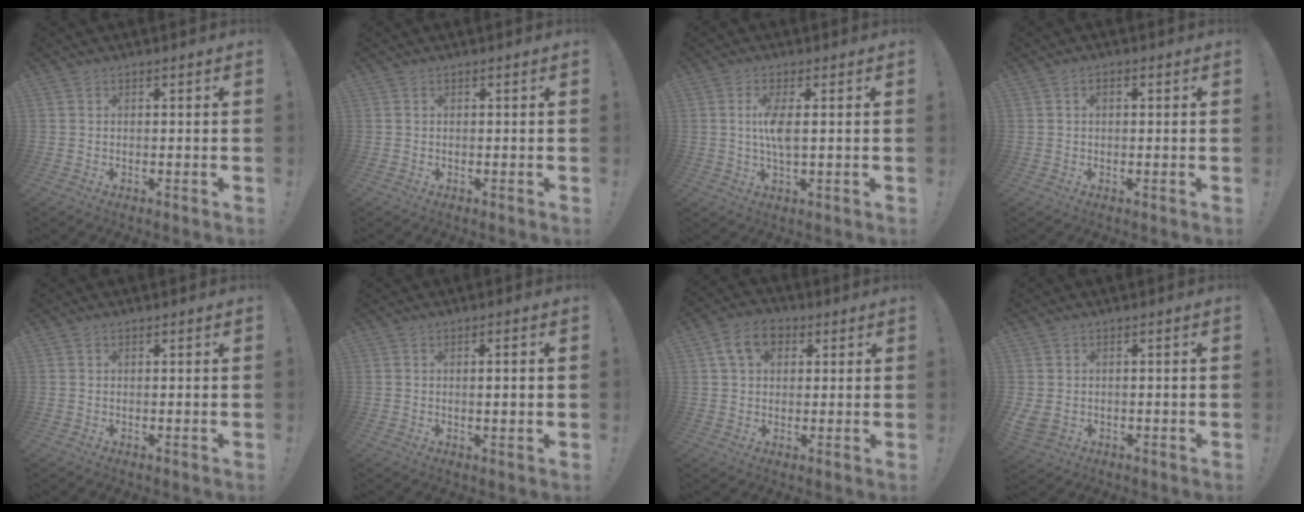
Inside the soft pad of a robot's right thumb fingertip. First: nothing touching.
{"total": 0.0}
{"total": 6.5, "force": [0.9, 1.8, 6.2], "torque": [-0.123, -0.008, 0.009]}
{"total": 1.2, "force": [0.0, 0.7, 0.9], "torque": [-0.014, 0.002, -0.002]}
{"total": 0.0}
{"total": 2.7, "force": [0.2, 0.1, 2.7], "torque": [-0.046, -0.001, 0.001]}
{"total": 9.1, "force": [3.6, 6.4, 5.4], "torque": [-0.088, 0.007, 0.068]}
{"total": 3.0, "force": [0.3, 2.3, 1.8], "torque": [-0.034, -0.005, 0.008]}